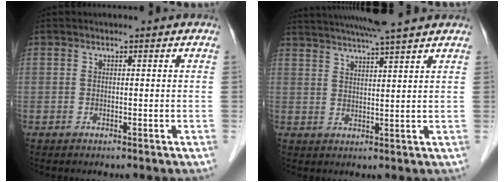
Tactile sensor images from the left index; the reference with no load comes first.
{"total": 11.3, "force": [9.9, -0.6, 5.4], "torque": [-0.096, 0.024, 0.140]}